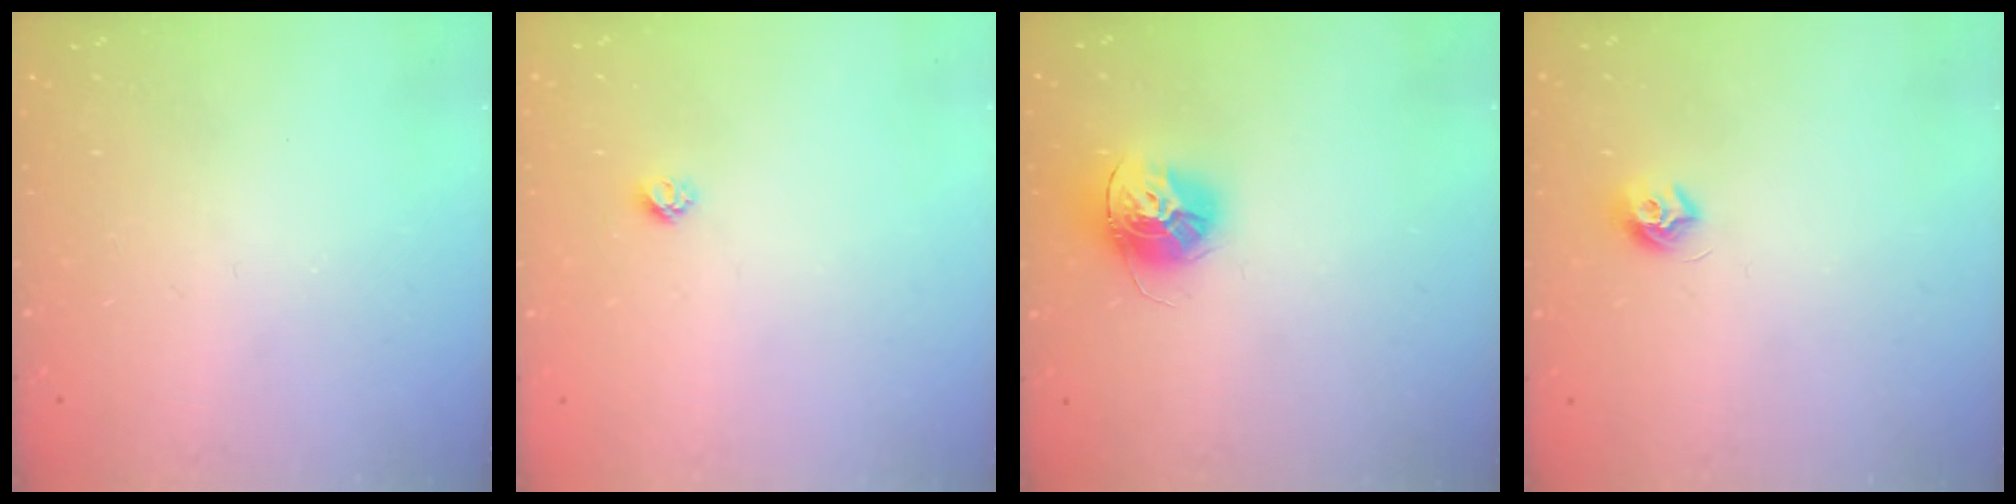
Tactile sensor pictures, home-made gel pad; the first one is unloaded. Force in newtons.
{"total": 4.1, "press": 4.1, "slide": 0.5}
{"total": 13.5, "press": 13.5, "slide": 1.0}
{"total": 6.7, "press": 6.6, "slide": 0.6}